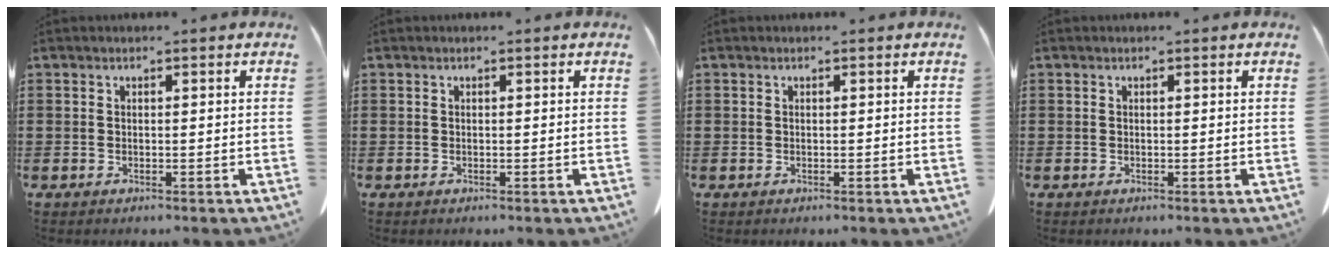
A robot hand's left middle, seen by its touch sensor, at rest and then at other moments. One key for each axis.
{"total": 0.0}
{"total": 0.0}
{"total": 0.0}